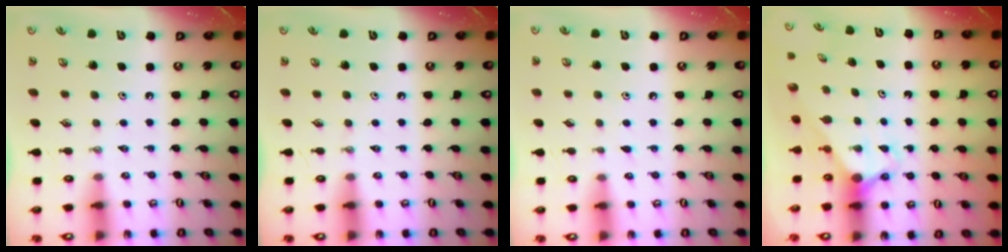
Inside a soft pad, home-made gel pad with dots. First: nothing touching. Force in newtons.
{"total": 0.0}
{"total": 2.9, "press": 2.9, "slide": 0.4}
{"total": 2.9, "press": 2.9, "slide": 0.0}